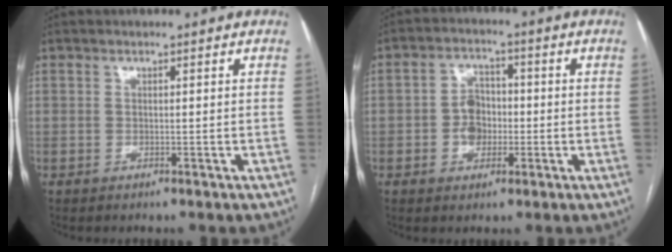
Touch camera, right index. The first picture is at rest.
{"total": 5.2, "force": [-0.9, 4.0, 3.2], "torque": [-0.058, 0.015, -0.014]}